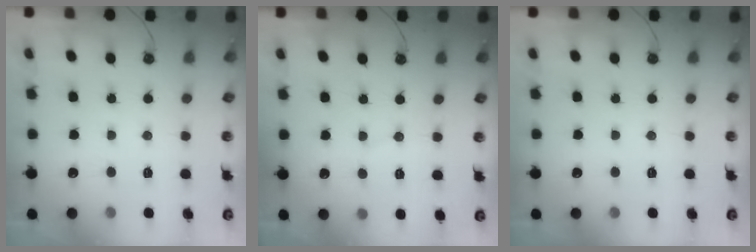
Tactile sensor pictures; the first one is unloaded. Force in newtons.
{"total": 2.3, "press": 2.3, "slide": 0.3}
{"total": 0.0}